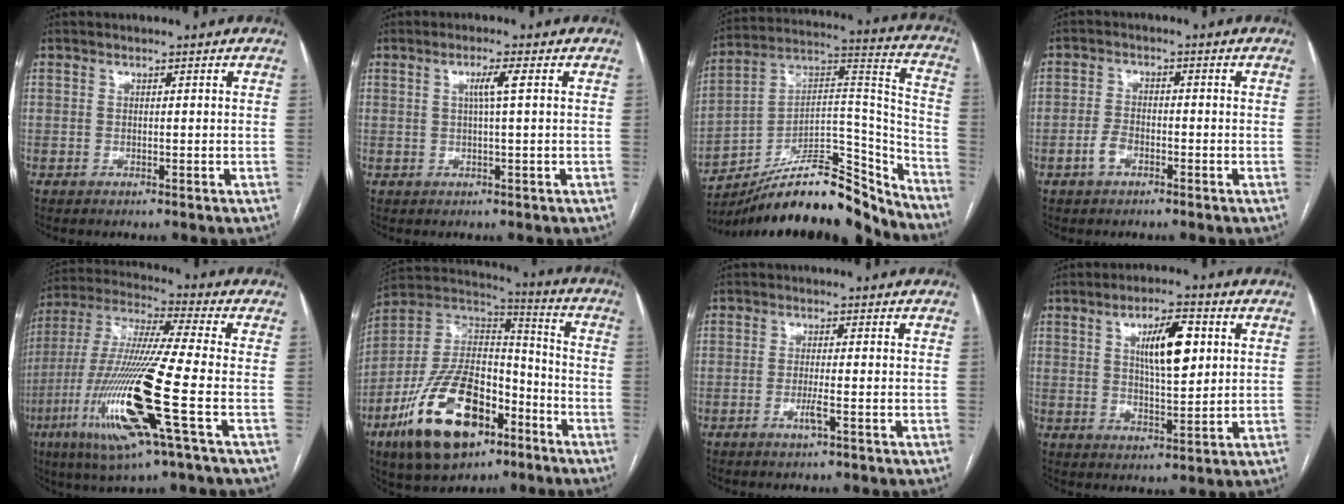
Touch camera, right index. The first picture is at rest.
{"total": 2.6, "force": [0.6, -0.4, 2.5], "torque": [-0.048, 0.002, 0.012]}
{"total": 23.7, "force": [-20.4, 5.2, 11.0], "torque": [-0.154, 0.052, -0.323]}
{"total": 3.0, "force": [-1.7, 1.5, 2.0], "torque": [-0.043, 0.006, -0.030]}
{"total": 19.7, "force": [-6.4, 0.2, 18.6], "torque": [-0.408, -0.026, -0.127]}
{"total": 21.7, "force": [-11.0, 10.1, 15.7], "torque": [-0.329, 0.000, -0.188]}
{"total": 2.2, "force": [-1.0, -0.2, 2.0], "torque": [-0.040, -0.005, -0.020]}
{"total": 8.9, "force": [2.7, 2.5, 8.2], "torque": [-0.140, 0.008, 0.051]}